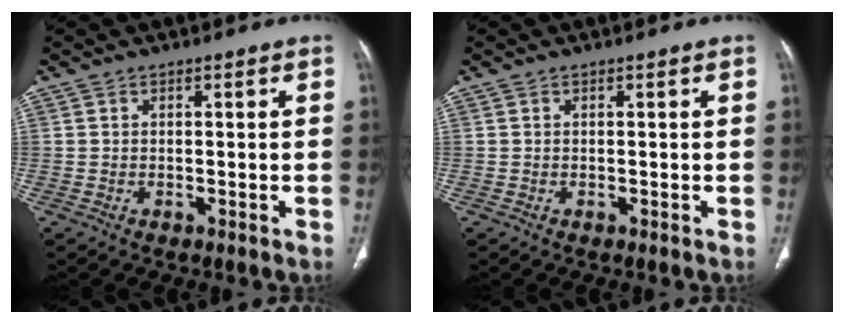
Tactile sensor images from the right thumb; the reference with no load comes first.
{"total": 0.0}